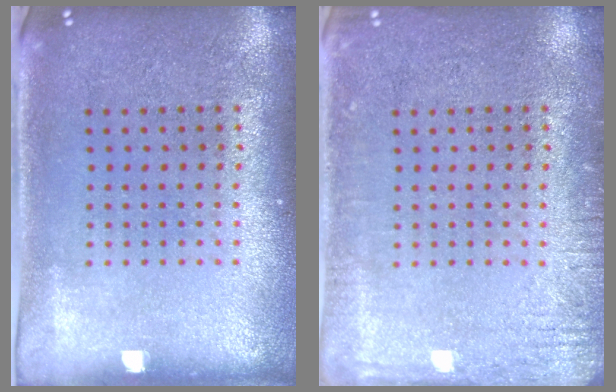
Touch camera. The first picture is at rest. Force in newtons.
{"total": 2.3, "press": 2.2, "slide": 0.3}